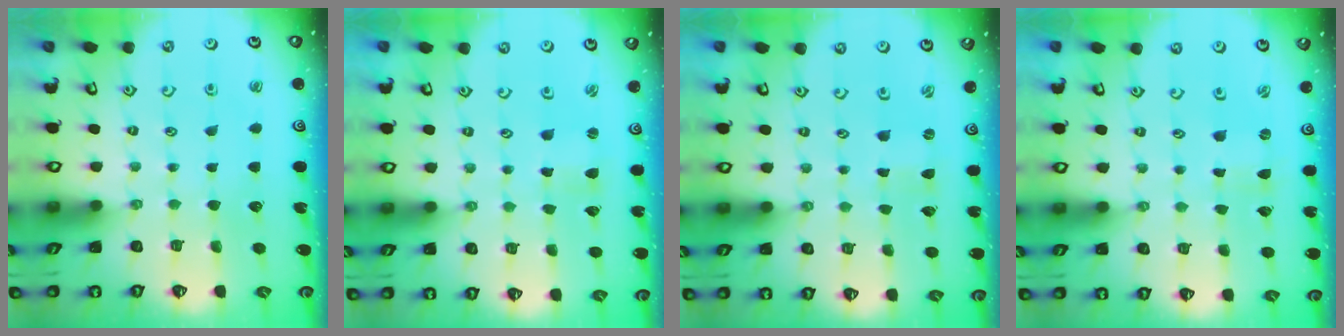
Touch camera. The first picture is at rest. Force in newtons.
{"total": 2.5, "press": 2.4, "slide": 0.5}
{"total": 0.0}
{"total": 0.0}